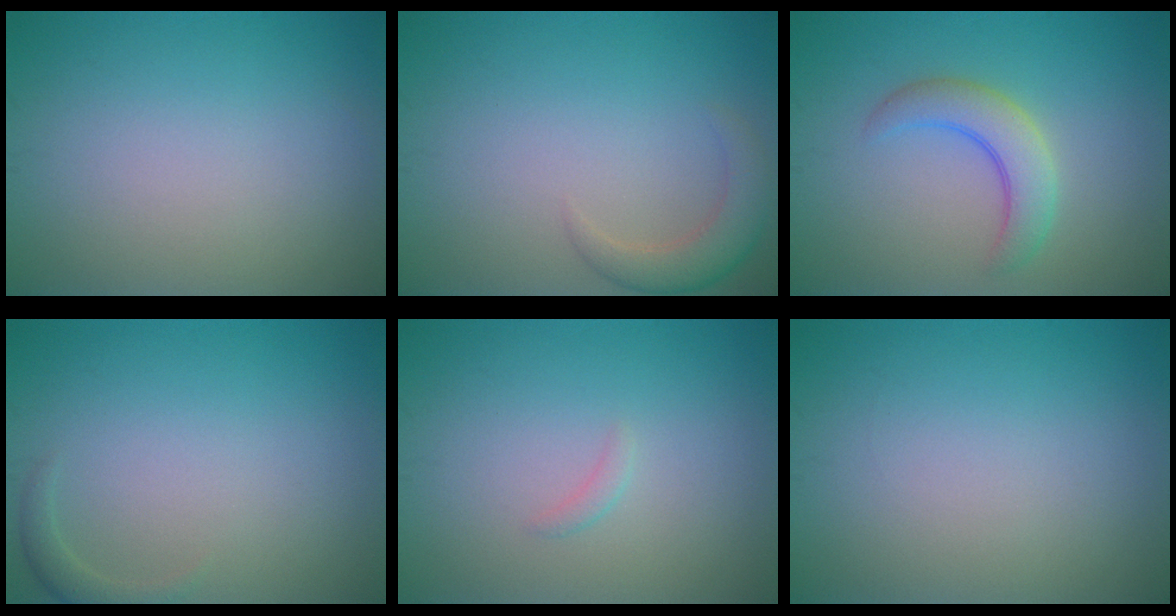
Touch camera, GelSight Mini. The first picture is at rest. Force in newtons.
{"total": 2.9, "press": 2.9, "slide": 0.3}
{"total": 3.8, "press": 3.7, "slide": 0.3}
{"total": 1.2, "press": 1.2, "slide": 0.2}
{"total": 0.6, "press": 0.6, "slide": 0.1}
{"total": 0.0}